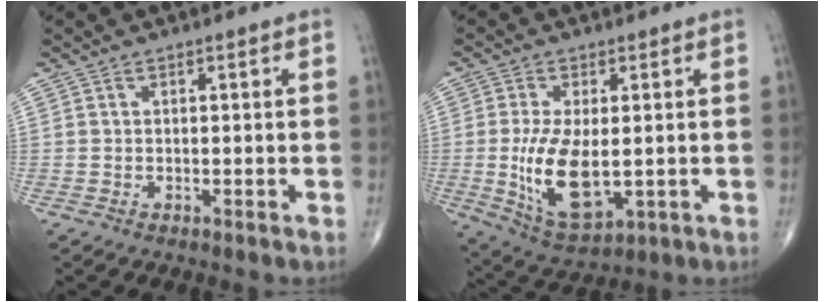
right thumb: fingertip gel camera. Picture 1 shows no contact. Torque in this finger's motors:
{"motor_torque": [1.70, 2.85, 1.19, 0.43, 0.44]}